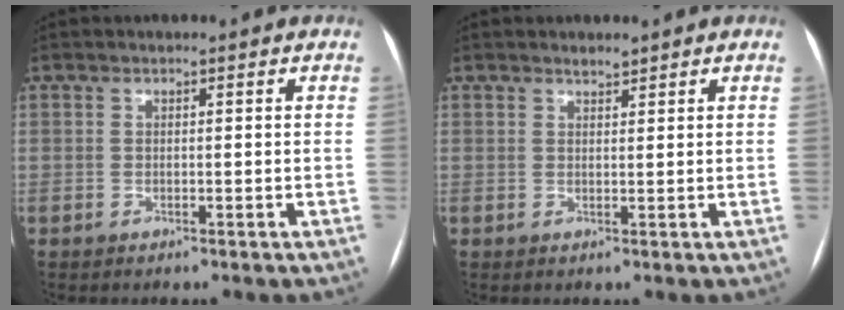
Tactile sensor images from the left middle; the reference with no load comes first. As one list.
[{"total": 1.1, "force": [1.0, 0.3, 0.3], "torque": [-0.012, -0.001, 0.019]}]